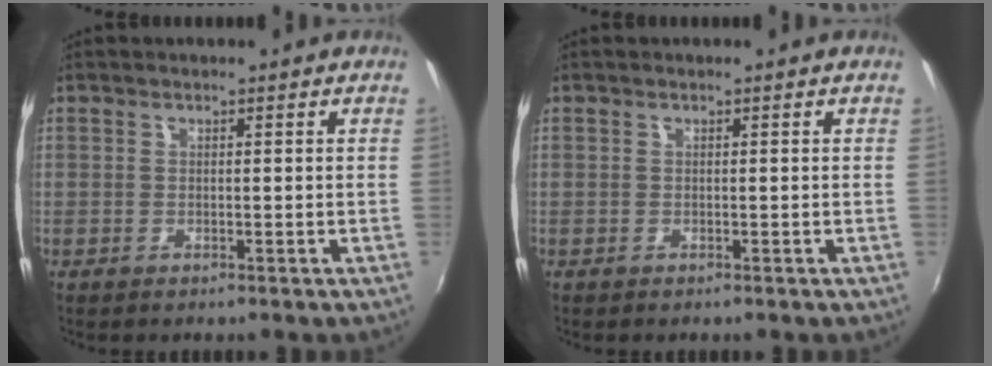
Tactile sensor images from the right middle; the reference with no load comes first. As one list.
[{"total": 0.0}]